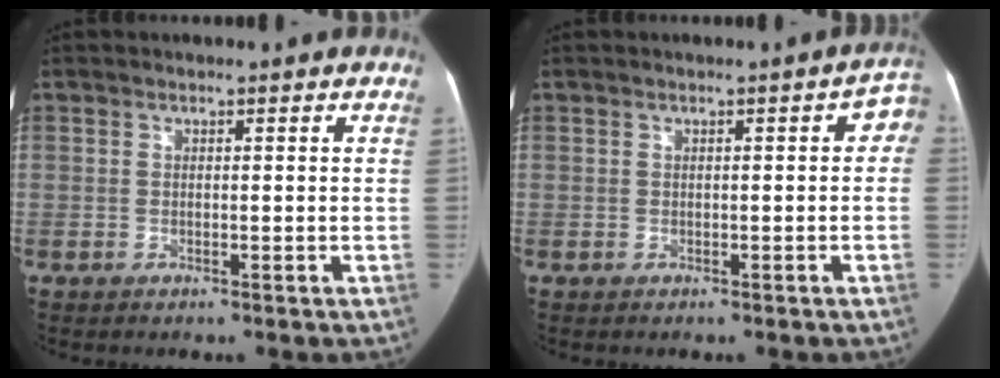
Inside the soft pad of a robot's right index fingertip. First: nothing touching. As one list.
[{"total": 2.7, "force": [0.4, 1.1, 2.4], "torque": [-0.013, 0.014, 0.000]}]